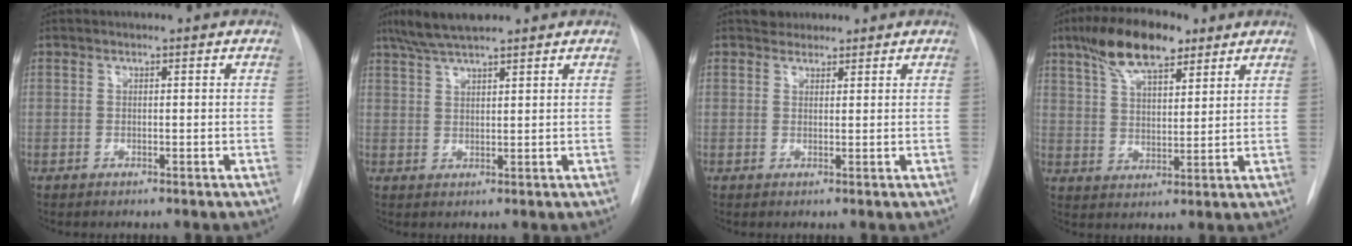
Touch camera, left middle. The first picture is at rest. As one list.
[{"total": 6.3, "force": [5.2, 0.7, 3.6], "torque": [-0.072, 0.019, 0.095]}, {"total": 2.1, "force": [1.7, 1.2, 0.1], "torque": [0.000, 0.007, 0.025]}, {"total": 11.1, "force": [7.3, 3.7, 7.5], "torque": [-0.142, 0.018, 0.133]}]